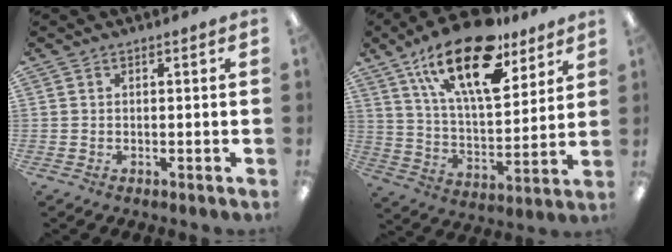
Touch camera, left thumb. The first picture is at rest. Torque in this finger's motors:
{"motor_torque": [0.63, 0.80, 1.65, -1.14, 0.54]}